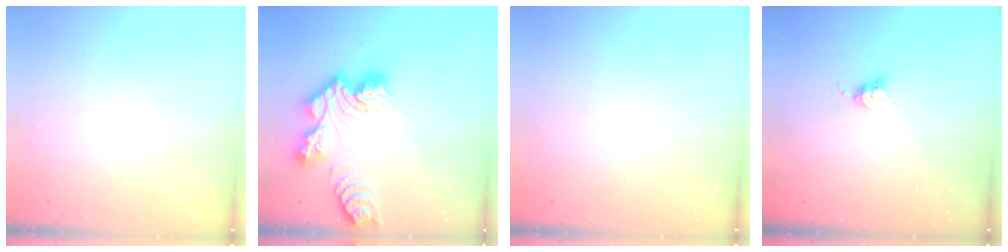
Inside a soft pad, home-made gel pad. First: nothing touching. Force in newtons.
{"total": 13.6, "press": 13.6, "slide": 1.3}
{"total": 0.0}
{"total": 5.2, "press": 5.2, "slide": 0.6}